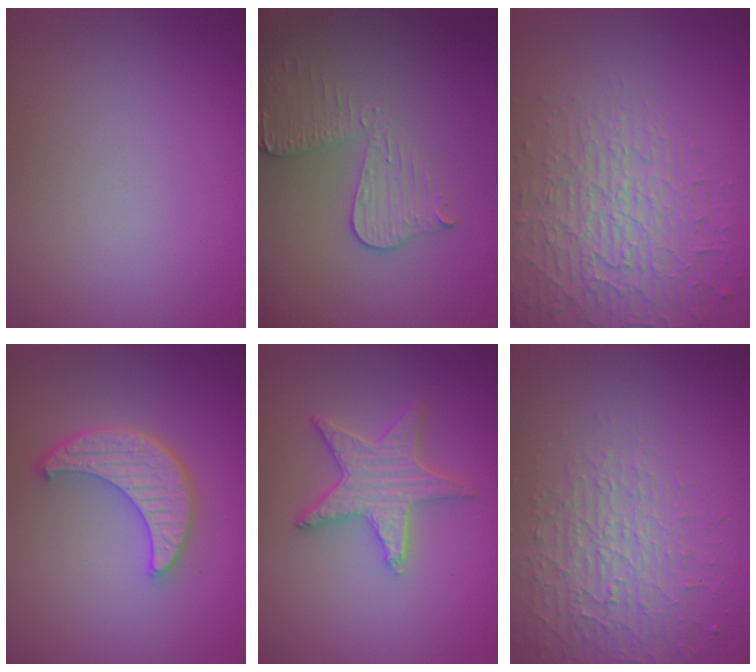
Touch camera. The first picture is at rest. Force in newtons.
{"total": 3.4, "press": 3.0, "slide": 1.6}
{"total": 5.9, "press": 4.7, "slide": 3.5}
{"total": 5.5, "press": 4.2, "slide": 3.4}
{"total": 3.9, "press": 3.5, "slide": 1.6}
{"total": 3.6, "press": 3.3, "slide": 1.6}